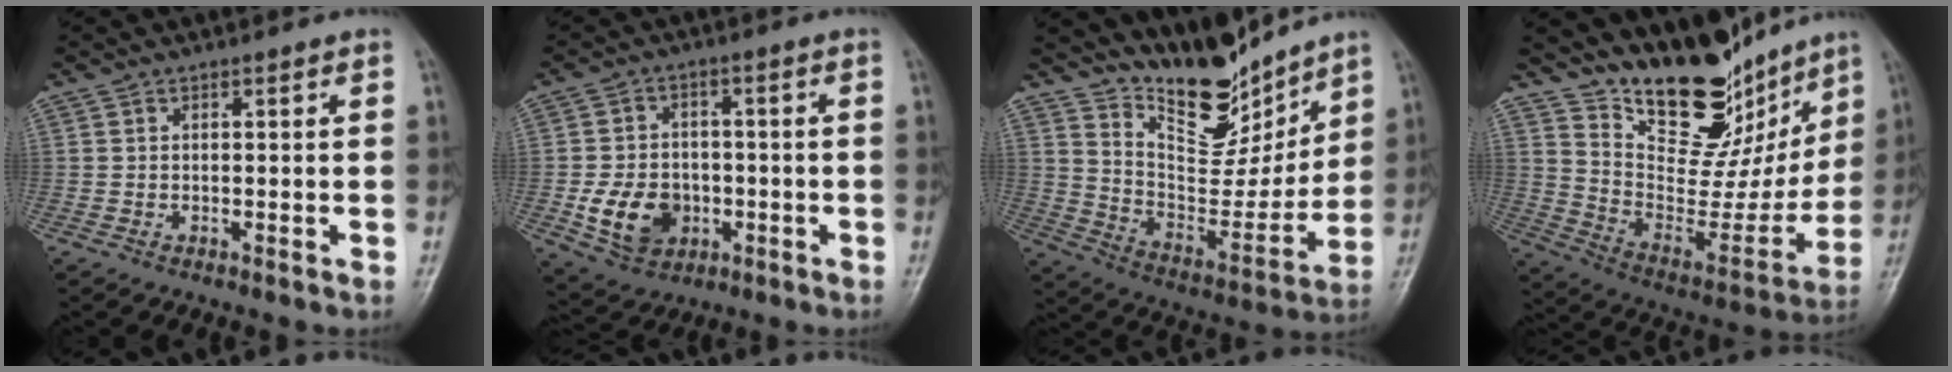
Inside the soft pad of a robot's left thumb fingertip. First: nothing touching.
{"total": 10.0, "force": [-2.5, 7.9, 5.7], "torque": [-0.073, 0.007, -0.037]}
{"total": 16.8, "force": [14.1, 6.2, 6.8], "torque": [-0.063, -0.099, 0.249]}
{"total": 22.4, "force": [17.2, 9.9, 10.5], "torque": [-0.094, -0.106, 0.280]}